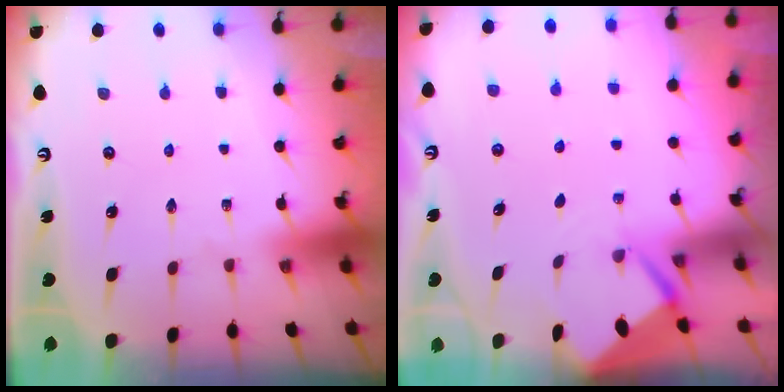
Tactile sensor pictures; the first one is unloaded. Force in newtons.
{"total": 2.6, "press": 2.6, "slide": 0.0}